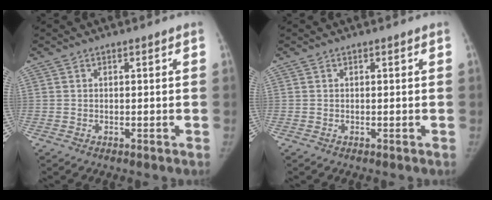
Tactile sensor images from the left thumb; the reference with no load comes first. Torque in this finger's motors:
{"motor_torque": [0.08, 0.00, 0.14, -0.23, 0.02]}